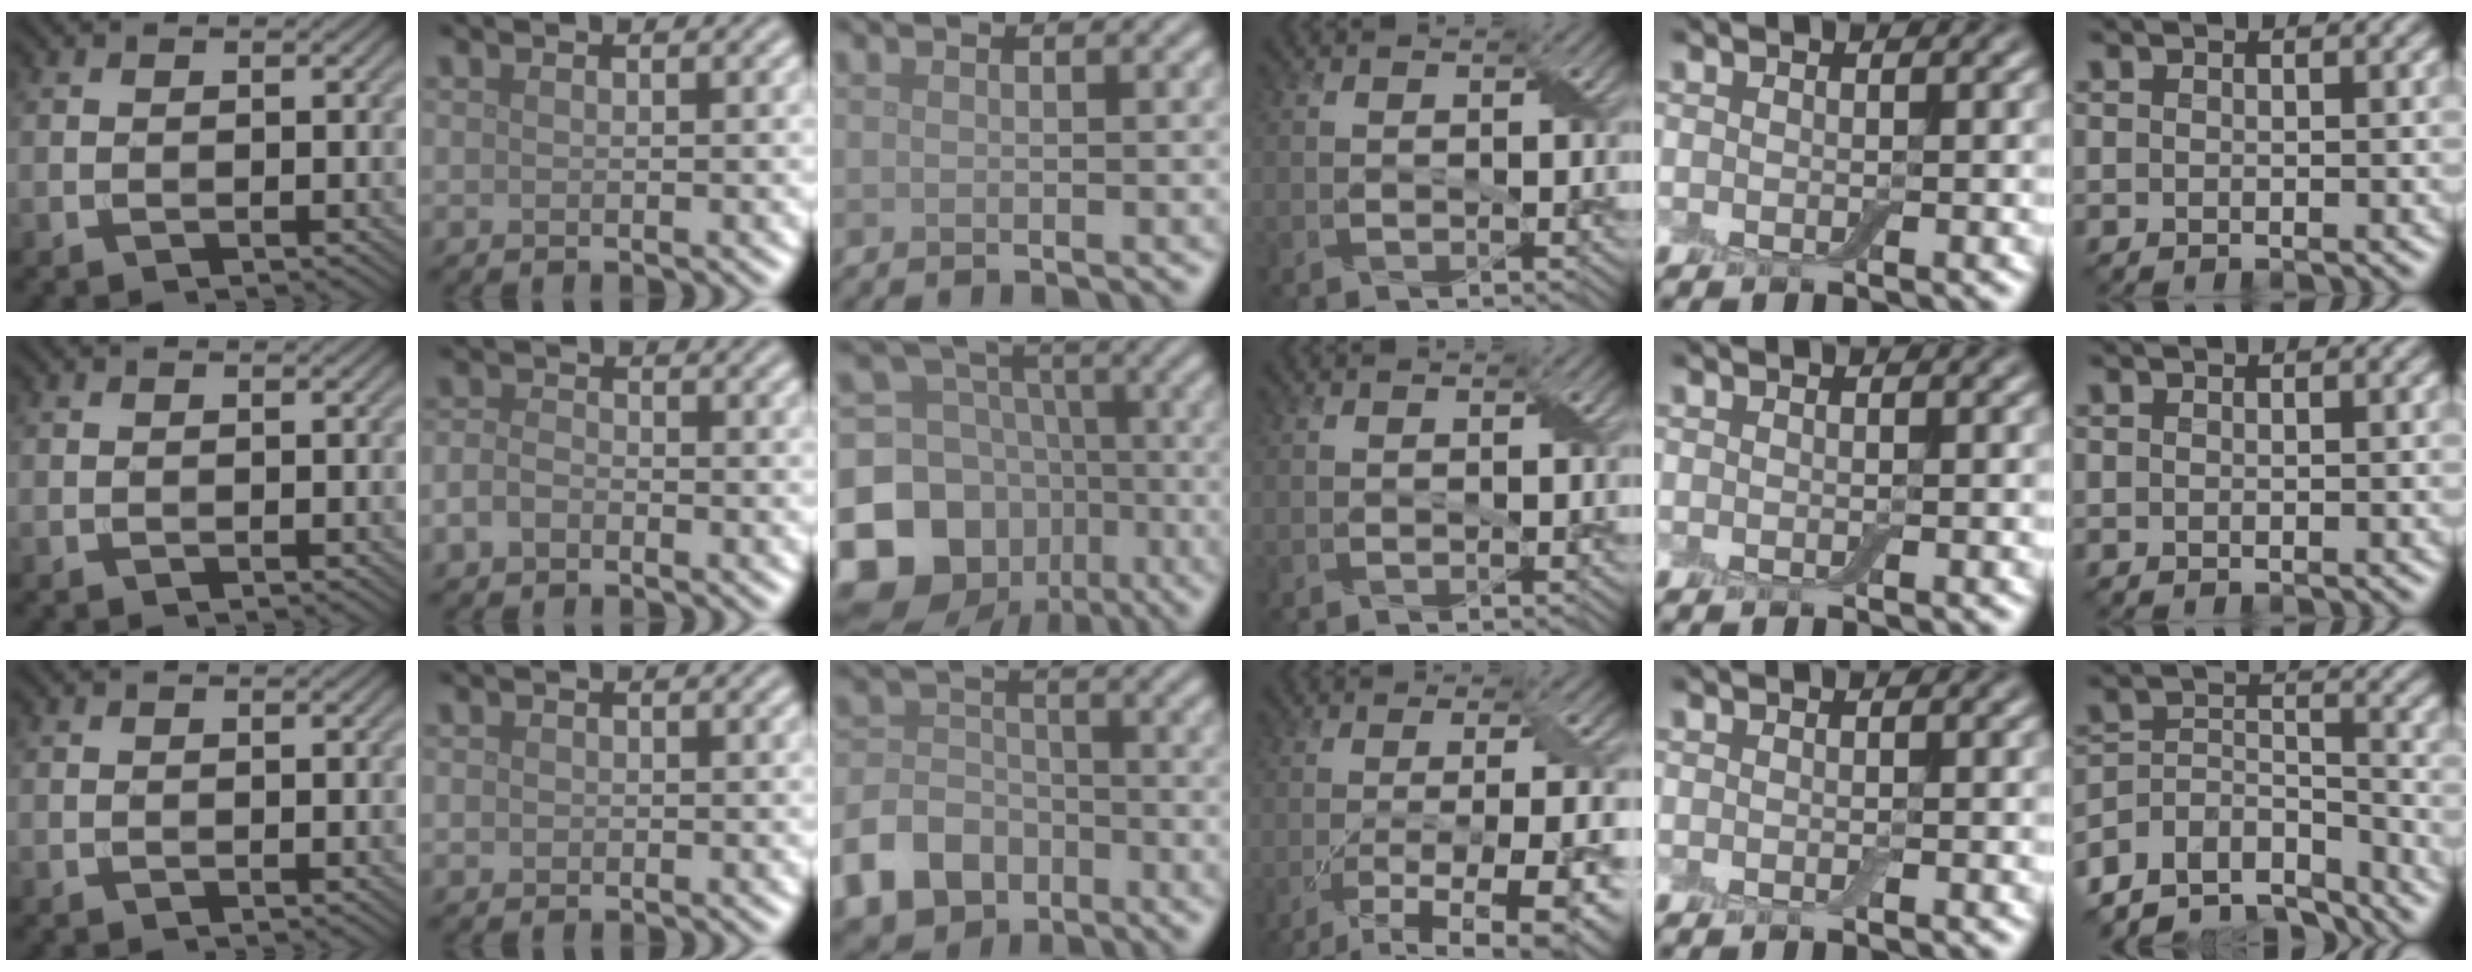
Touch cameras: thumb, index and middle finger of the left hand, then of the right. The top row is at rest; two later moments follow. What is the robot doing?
{"motion": "fold", "object": "cloth"}